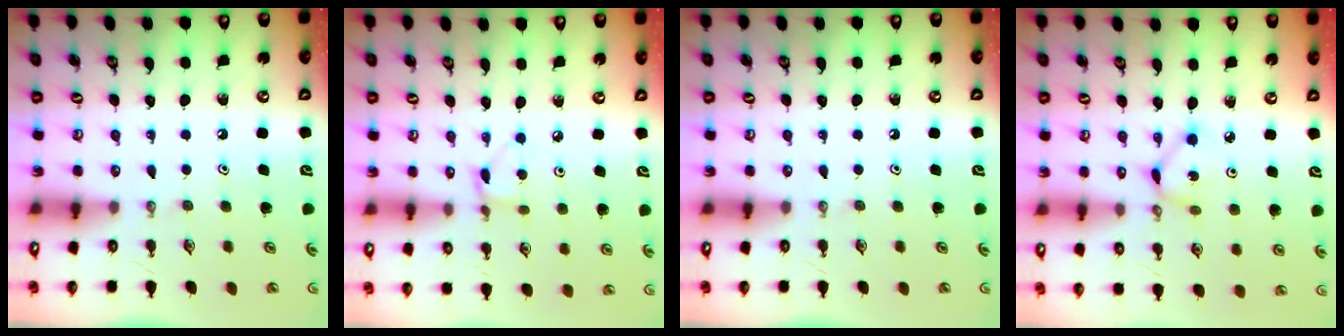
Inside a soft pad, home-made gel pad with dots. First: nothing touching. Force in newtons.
{"total": 3.4, "press": 3.4, "slide": 0.5}
{"total": 0.0}
{"total": 3.1, "press": 3.1, "slide": 0.1}